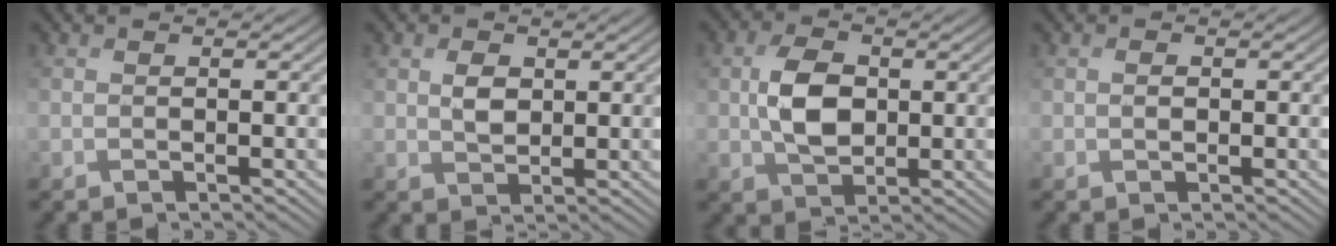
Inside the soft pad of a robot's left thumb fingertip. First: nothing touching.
{"total": 2.7, "force": [0.9, 1.8, 1.7], "torque": [-0.038, -0.003, 0.019]}
{"total": 5.7, "force": [0.4, 3.8, 4.2], "torque": [-0.091, 0.000, 0.008]}
{"total": 0.9, "force": [0.0, 0.6, 0.6], "torque": [-0.012, 0.000, -0.001]}